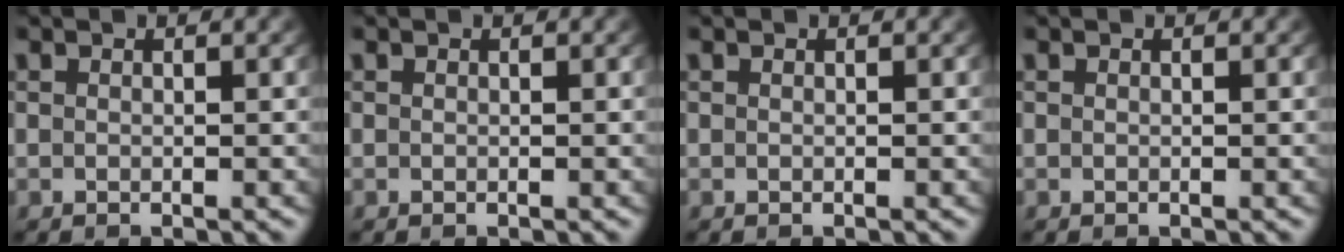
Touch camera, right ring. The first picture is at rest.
{"total": 0.0}
{"total": 0.0}
{"total": 0.0}